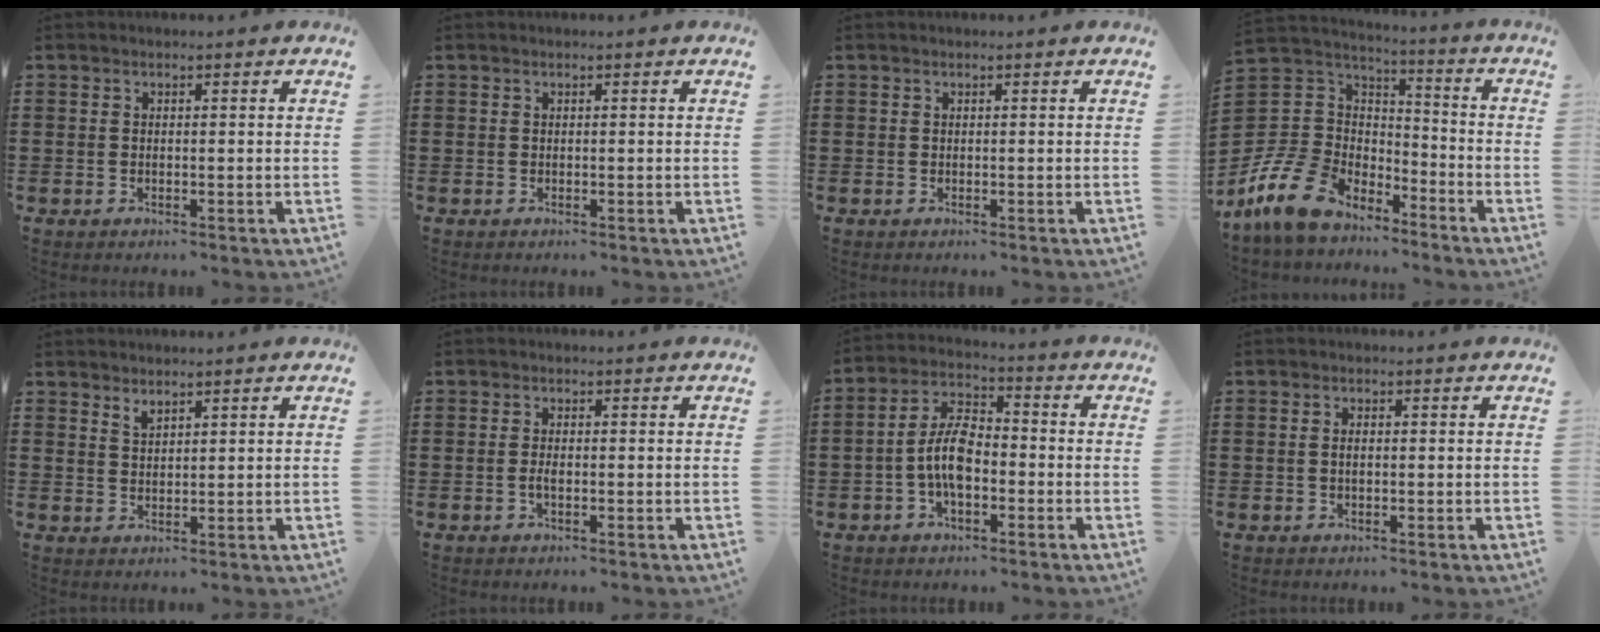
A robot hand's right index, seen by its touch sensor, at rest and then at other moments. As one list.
[{"total": 0.0}, {"total": 0.0}, {"total": 11.8, "force": [-8.5, 7.1, 4.2], "torque": [-0.131, 0.031, -0.167]}, {"total": 1.8, "force": [1.7, 0.5, 0.4], "torque": [-0.010, 0.001, 0.031]}, {"total": 1.3, "force": [-0.4, 0.3, 1.1], "torque": [-0.022, 0.000, -0.008]}, {"total": 7.5, "force": [-2.0, 3.6, 6.2], "torque": [-0.150, -0.005, -0.045]}, {"total": 1.2, "force": [-0.1, 0.4, 1.1], "torque": [-0.023, 0.000, -0.003]}]